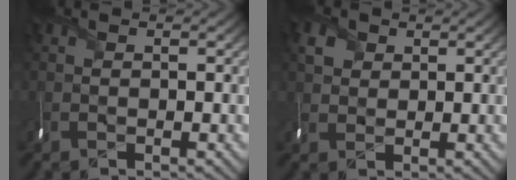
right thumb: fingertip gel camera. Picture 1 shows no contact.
{"total": 1.6, "force": [0.8, 1.2, -0.6], "torque": [-0.001, 0.001, 0.010]}